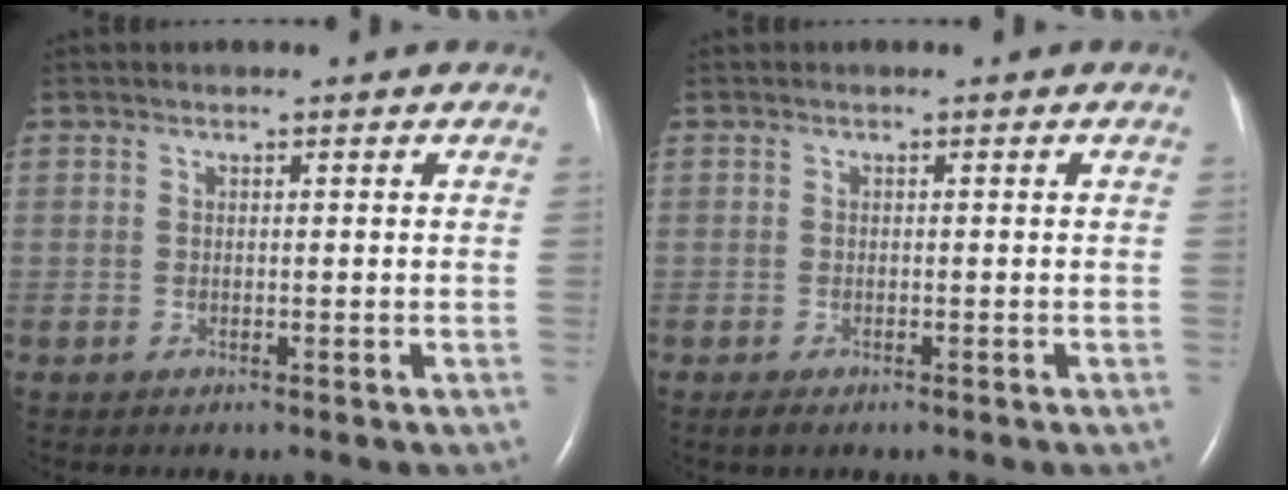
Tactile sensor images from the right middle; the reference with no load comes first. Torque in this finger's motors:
{"motor_torque": [0.22, -0.17, 0.05, 0.00]}